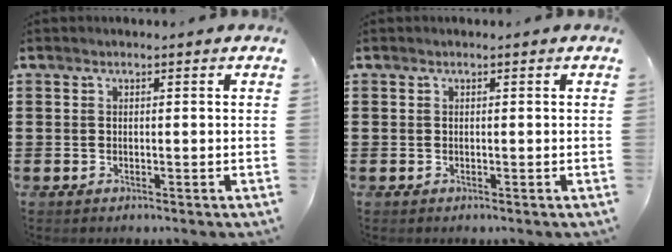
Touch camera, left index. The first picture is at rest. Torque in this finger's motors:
{"motor_torque": [0.00, 0.00, 0.00, 0.00]}